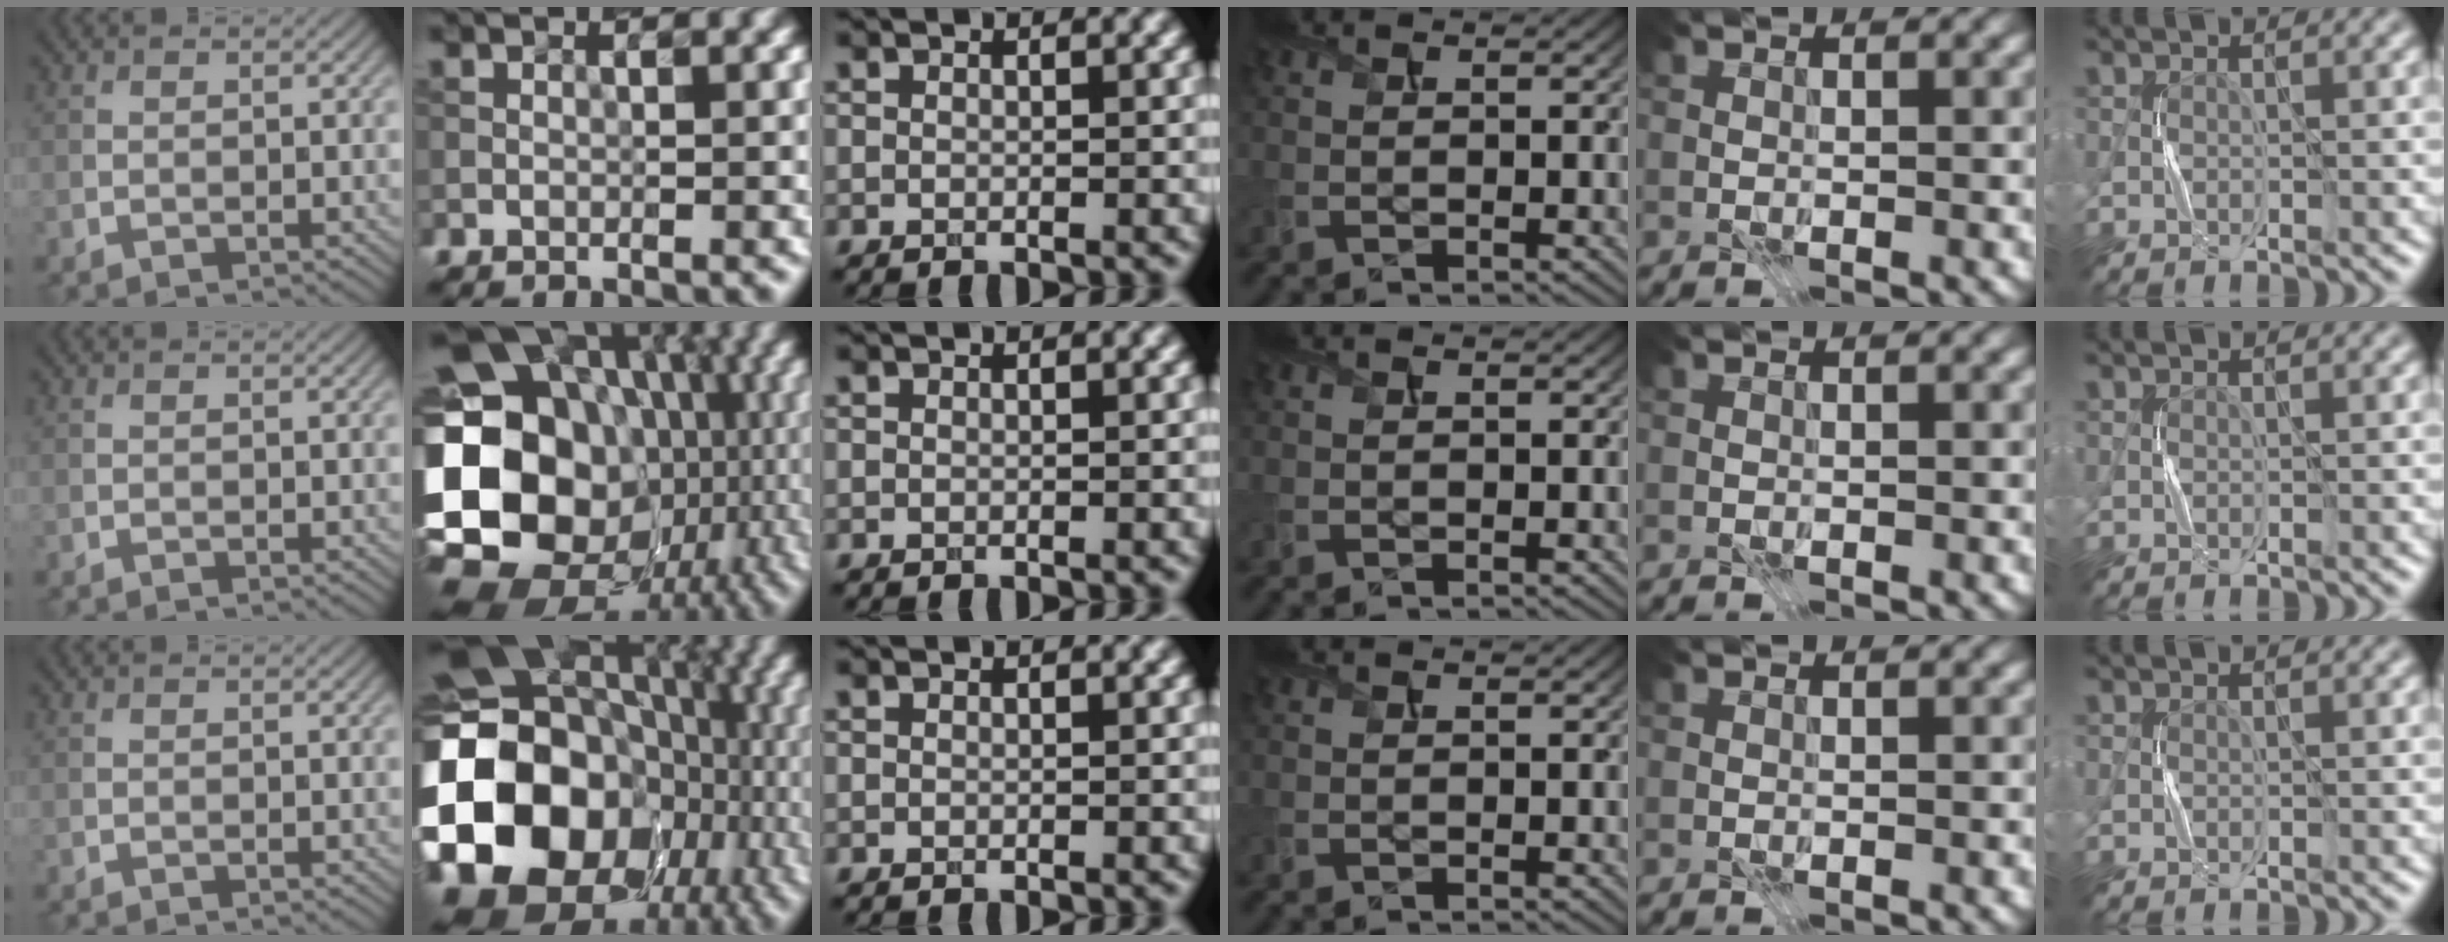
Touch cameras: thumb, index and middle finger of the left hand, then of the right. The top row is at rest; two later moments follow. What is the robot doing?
{"motion": "press", "object": "sticker"}